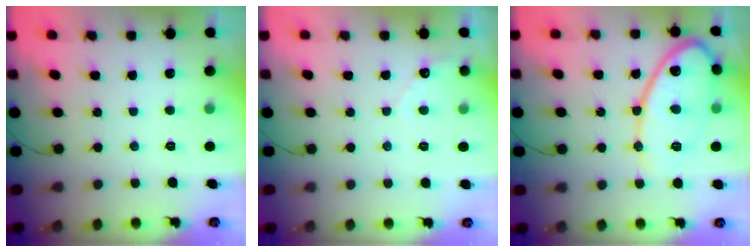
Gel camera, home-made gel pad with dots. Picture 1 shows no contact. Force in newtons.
{"total": 2.2, "press": 2.2, "slide": 0.2}
{"total": 14.5, "press": 14.4, "slide": 1.3}